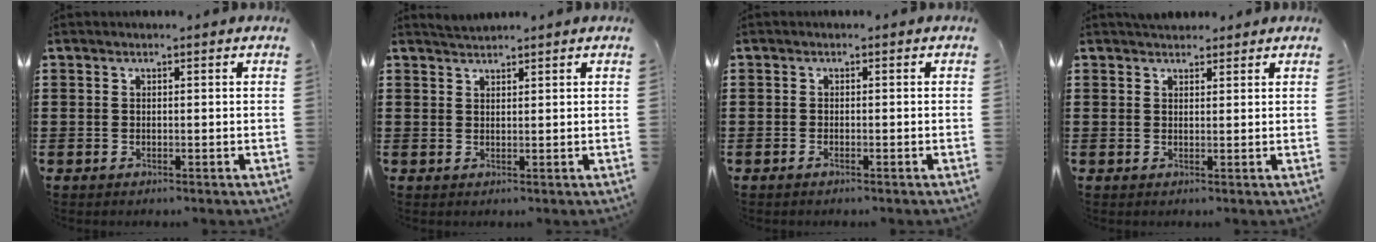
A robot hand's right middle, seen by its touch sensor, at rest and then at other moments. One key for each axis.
{"total": 1.7, "fx": 1.7, "fy": 0.1, "fz": 0.1, "tx": -0.007, "ty": 0.002, "tz": 0.034}
{"total": 0.5, "fx": -0.4, "fy": 0.0, "fz": 0.4, "tx": -0.008, "ty": -0.004, "tz": -0.006}
{"total": 1.9, "fx": 1.8, "fy": 0.7, "fz": 0.0, "tx": -0.005, "ty": 0.004, "tz": 0.036}